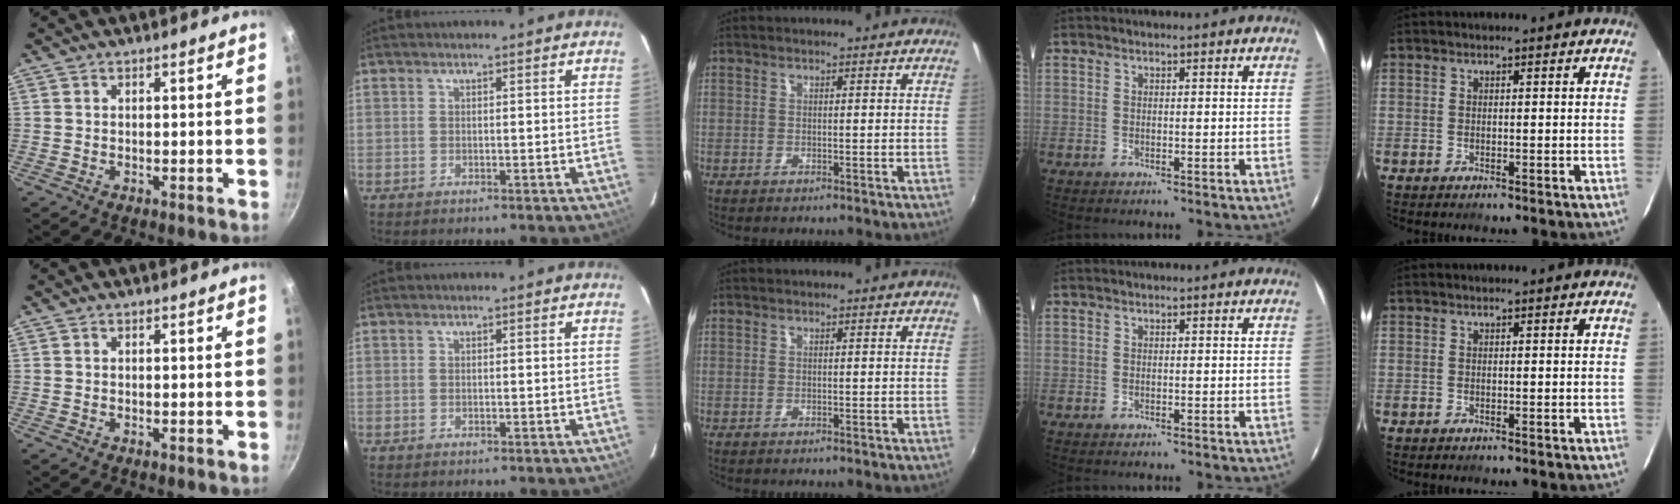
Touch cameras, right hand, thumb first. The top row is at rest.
{}